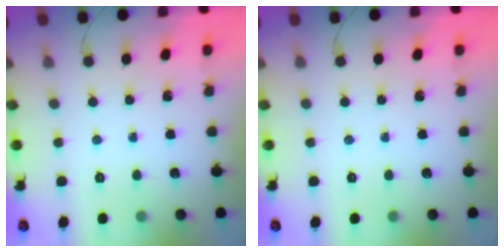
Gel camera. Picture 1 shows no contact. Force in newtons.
{"total": 0.0}